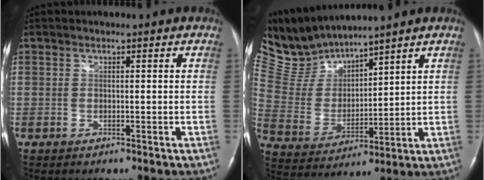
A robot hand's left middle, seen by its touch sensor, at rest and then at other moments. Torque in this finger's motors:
{"motor_torque": [-0.20, -0.18, -0.14, -0.03]}